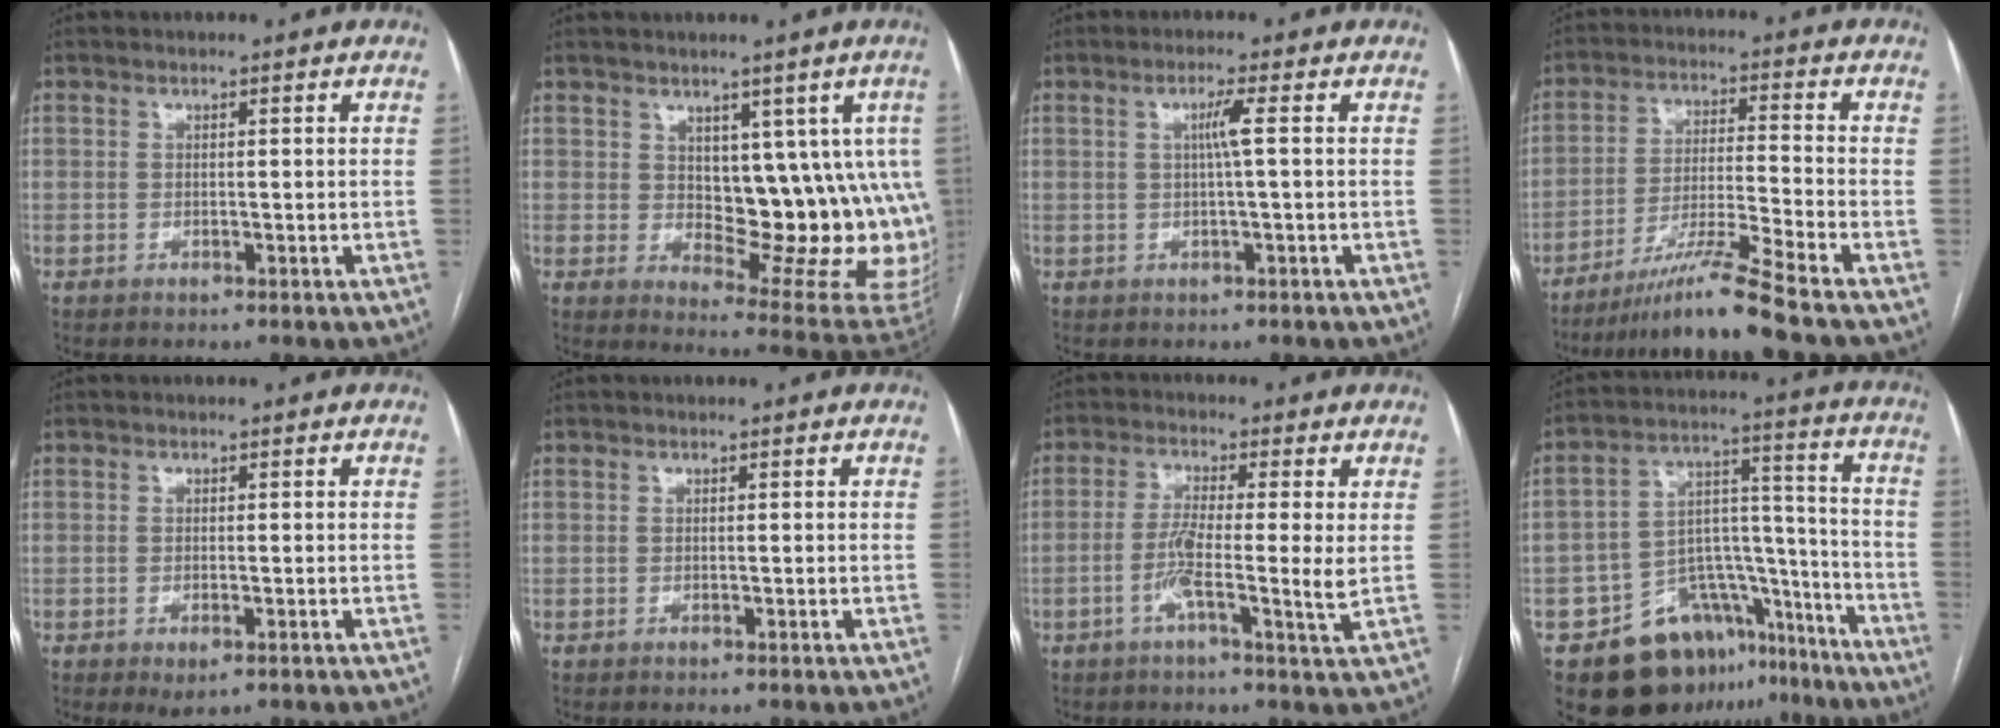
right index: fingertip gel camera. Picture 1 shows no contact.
{"total": 14.1, "force": [3.1, 7.0, 11.8], "torque": [-0.126, -0.004, 0.058]}
{"total": 2.6, "force": [0.3, -0.6, 2.5], "torque": [-0.047, 0.002, 0.006]}
{"total": 10.1, "force": [-8.1, -2.5, 5.4], "torque": [-0.097, -0.022, -0.148]}
{"total": 2.3, "force": [-1.1, 0.9, 1.8], "torque": [-0.027, -0.003, -0.009]}
{"total": 0.0}
{"total": 6.5, "force": [-0.9, -0.3, 6.4], "torque": [-0.121, -0.007, -0.024]}
{"total": 17.7, "force": [-13.0, 10.0, 6.6], "torque": [-0.083, 0.072, -0.192]}